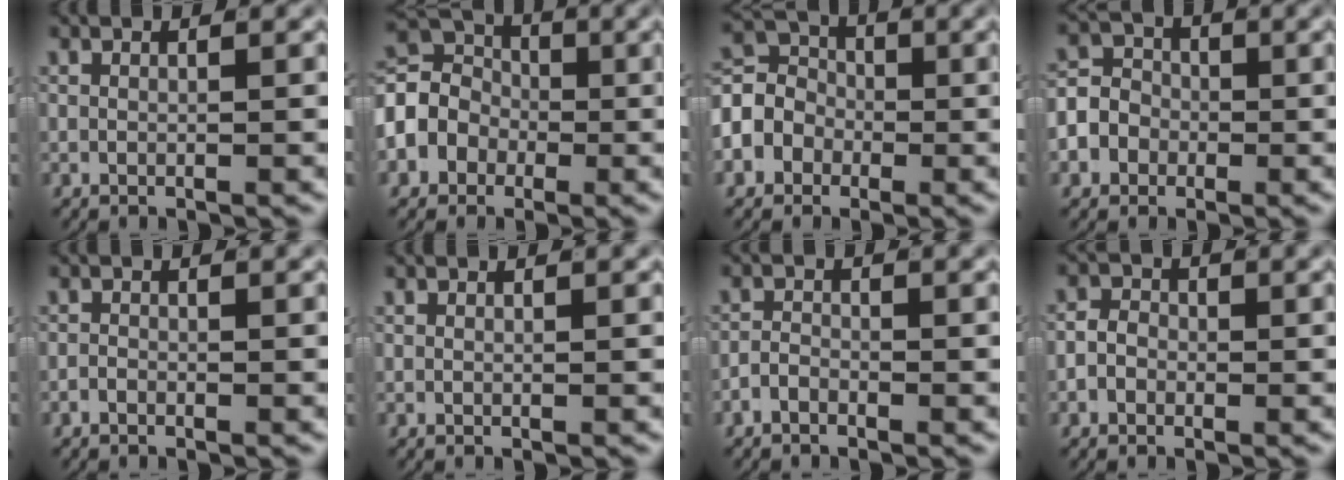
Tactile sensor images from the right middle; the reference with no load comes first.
{"total": 9.3, "force": [0.1, 8.0, 4.8], "torque": [-0.104, -0.016, -0.001]}
{"total": 7.3, "force": [-0.6, 6.4, 3.5], "torque": [-0.080, -0.018, -0.011]}
{"total": 7.1, "force": [-1.4, 6.5, 2.6], "torque": [-0.057, -0.010, -0.033]}
{"total": 0.6, "force": [-0.6, 0.1, 0.1], "torque": [-0.004, -0.004, -0.012]}
{"total": 0.0}
{"total": 1.4, "force": [-1.2, 0.5, 0.4], "torque": [-0.005, -0.001, -0.025]}
{"total": 1.9, "force": [-0.7, 1.6, 0.7], "torque": [-0.004, -0.002, -0.017]}